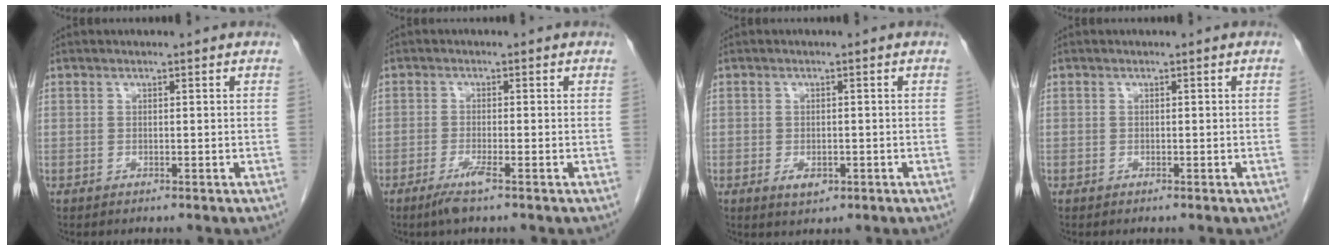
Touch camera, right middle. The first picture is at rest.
{"total": 2.9, "force": [-1.8, -0.1, 2.2], "torque": [-0.050, -0.009, -0.037]}
{"total": 2.5, "force": [-1.1, 1.4, 1.8], "torque": [-0.029, 0.000, -0.008]}
{"total": 0.0}